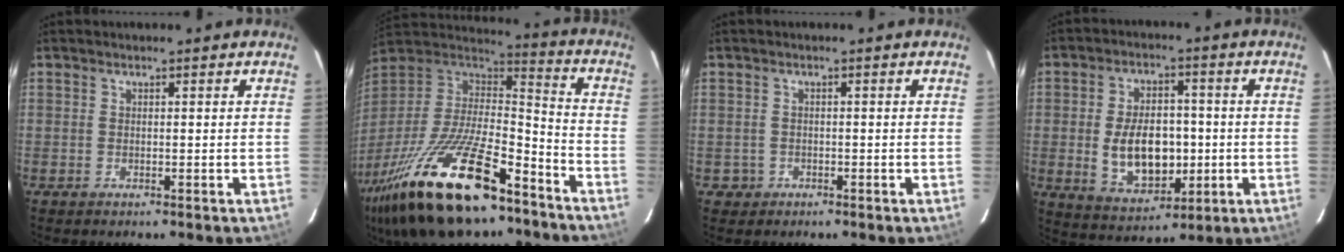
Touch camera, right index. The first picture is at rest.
{"total": 30.6, "force": [-19.6, 10.9, 20.9], "torque": [-0.416, -0.041, -0.324]}
{"total": 2.1, "force": [-0.8, 1.9, 0.1], "torque": [-0.006, 0.005, -0.009]}
{"total": 12.5, "force": [-1.3, 7.6, 9.8], "torque": [-0.189, 0.005, -0.002]}